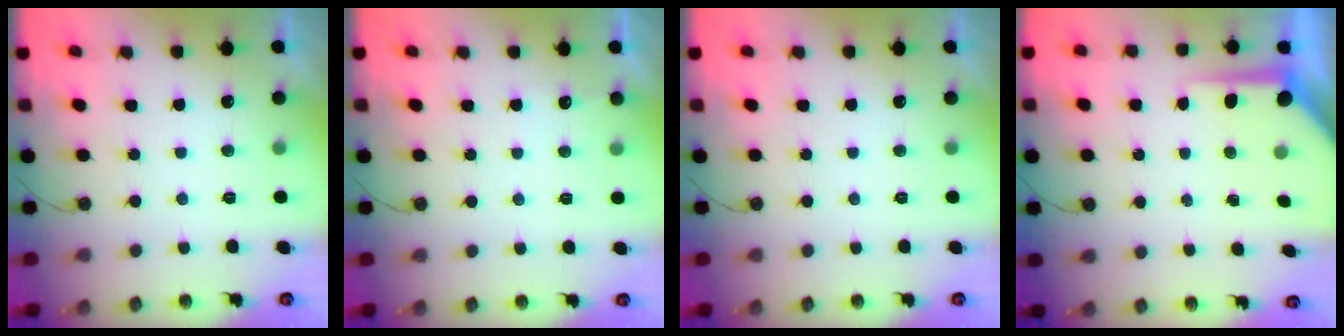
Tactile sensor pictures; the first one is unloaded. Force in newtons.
{"total": 3.6, "press": 3.6, "slide": 0.5}
{"total": 0.0}
{"total": 7.5, "press": 7.5, "slide": 0.7}